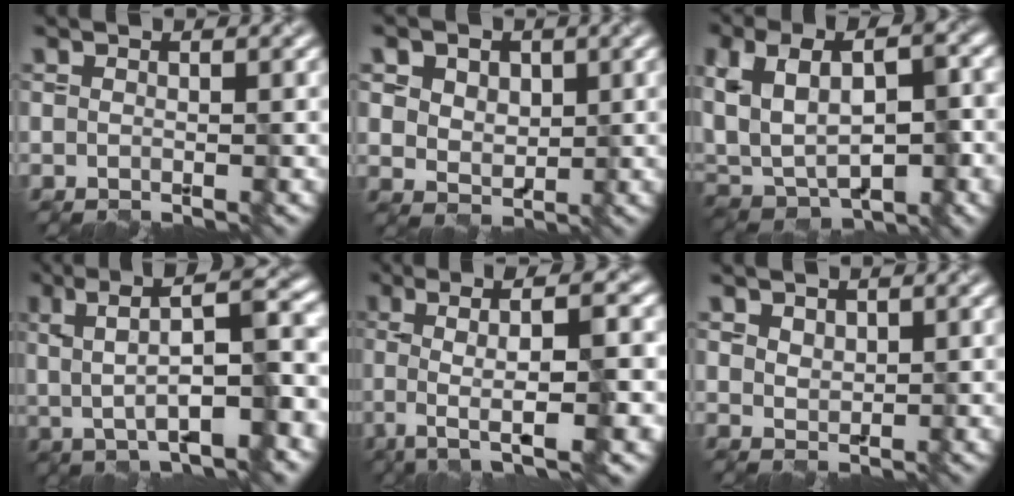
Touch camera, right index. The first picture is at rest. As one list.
[{"total": 4.6, "force": [2.1, 3.4, 2.3], "torque": [-0.058, 0.009, 0.037]}, {"total": 9.2, "force": [-0.3, 5.4, 7.5], "torque": [-0.140, -0.004, 0.004]}, {"total": 8.4, "force": [0.5, 2.4, 8.0], "torque": [-0.125, 0.012, 0.013]}, {"total": 7.9, "force": [-0.6, 1.8, 7.7], "torque": [-0.103, 0.005, -0.011]}, {"total": 0.9, "force": [0.7, 0.6, 0.1], "torque": [-0.008, -0.004, 0.028]}]